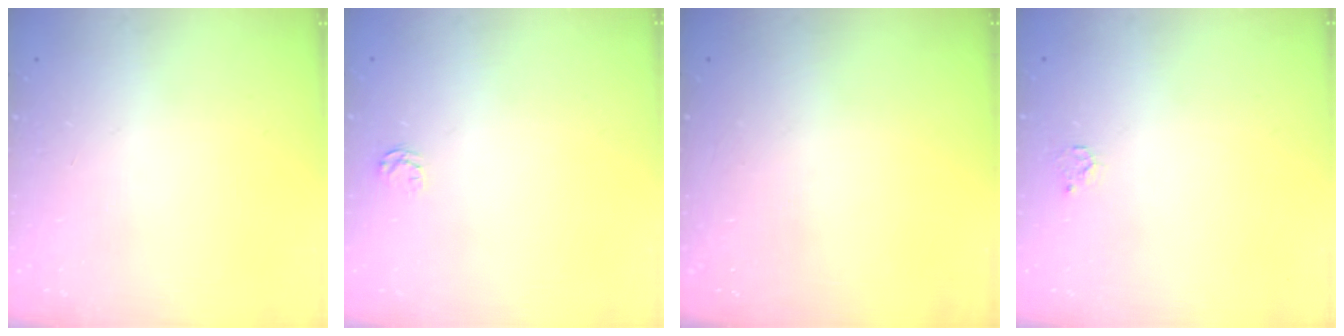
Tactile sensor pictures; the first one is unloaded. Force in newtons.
{"total": 2.5, "press": 2.5, "slide": 0.4}
{"total": 0.0}
{"total": 3.3, "press": 3.3, "slide": 0.3}